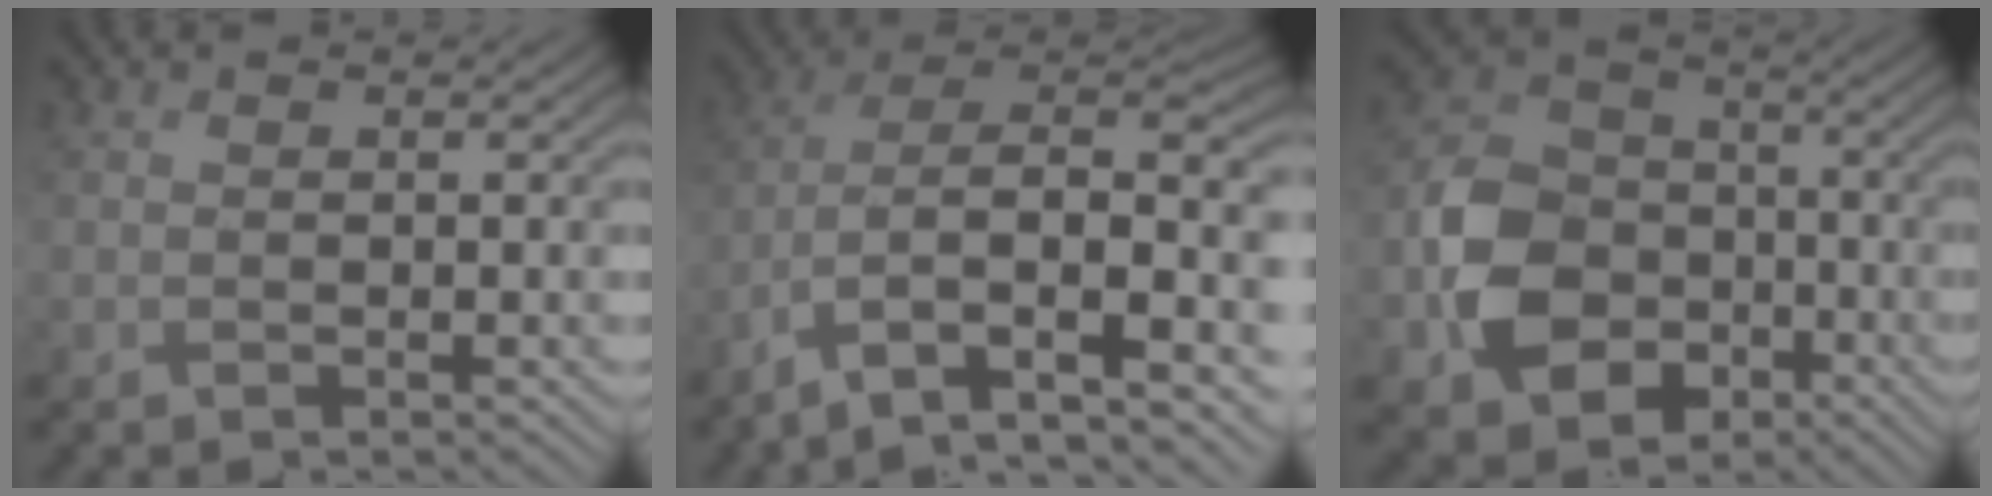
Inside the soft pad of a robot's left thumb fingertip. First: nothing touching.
{"total": 14.4, "force": [-5.2, 7.1, 11.4], "torque": [-0.220, -0.015, -0.095]}
{"total": 10.3, "force": [-3.4, 8.2, 5.2], "torque": [-0.124, -0.010, -0.077]}